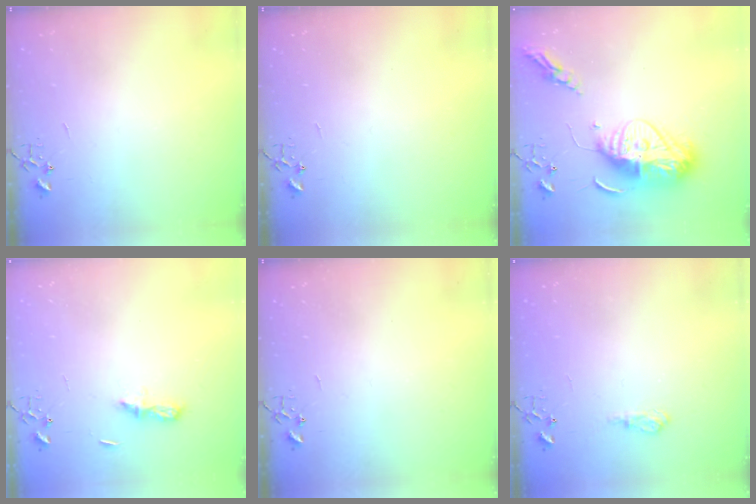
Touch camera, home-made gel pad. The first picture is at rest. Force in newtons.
{"total": 0.0}
{"total": 18.2, "press": 18.2, "slide": 1.6}
{"total": 5.6, "press": 5.6, "slide": 0.7}
{"total": 0.0}
{"total": 6.5, "press": 6.5, "slide": 0.8}